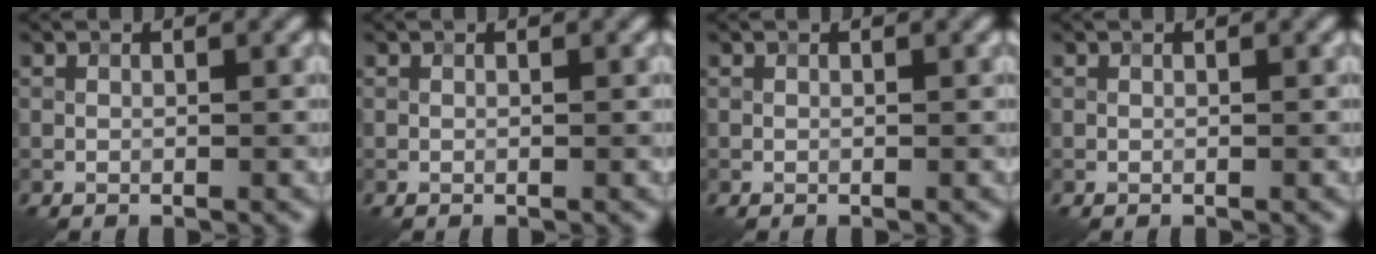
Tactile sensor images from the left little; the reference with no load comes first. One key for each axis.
{"total": 0.0}
{"total": 0.0}
{"total": 0.0}